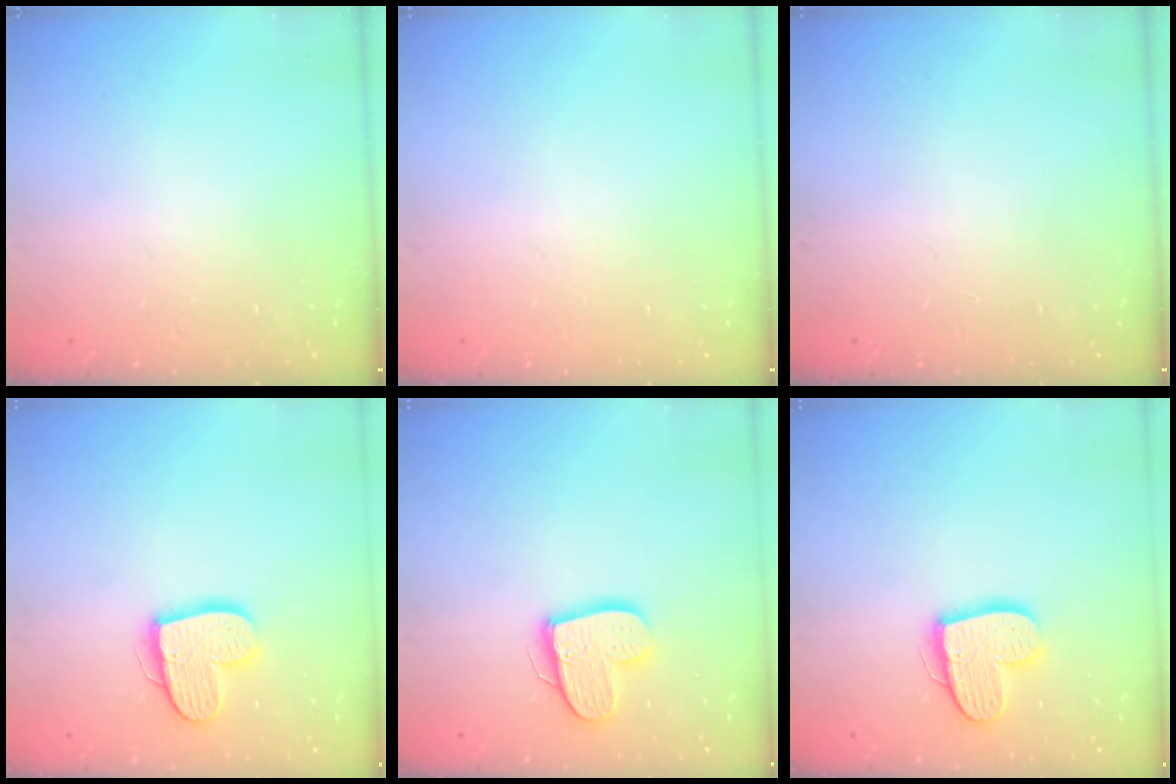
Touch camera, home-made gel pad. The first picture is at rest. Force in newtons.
{"total": 0.0}
{"total": 0.0}
{"total": 13.4, "press": 13.4, "slide": 0.8}
{"total": 12.9, "press": 12.9, "slide": 1.0}
{"total": 13.4, "press": 13.4, "slide": 0.8}